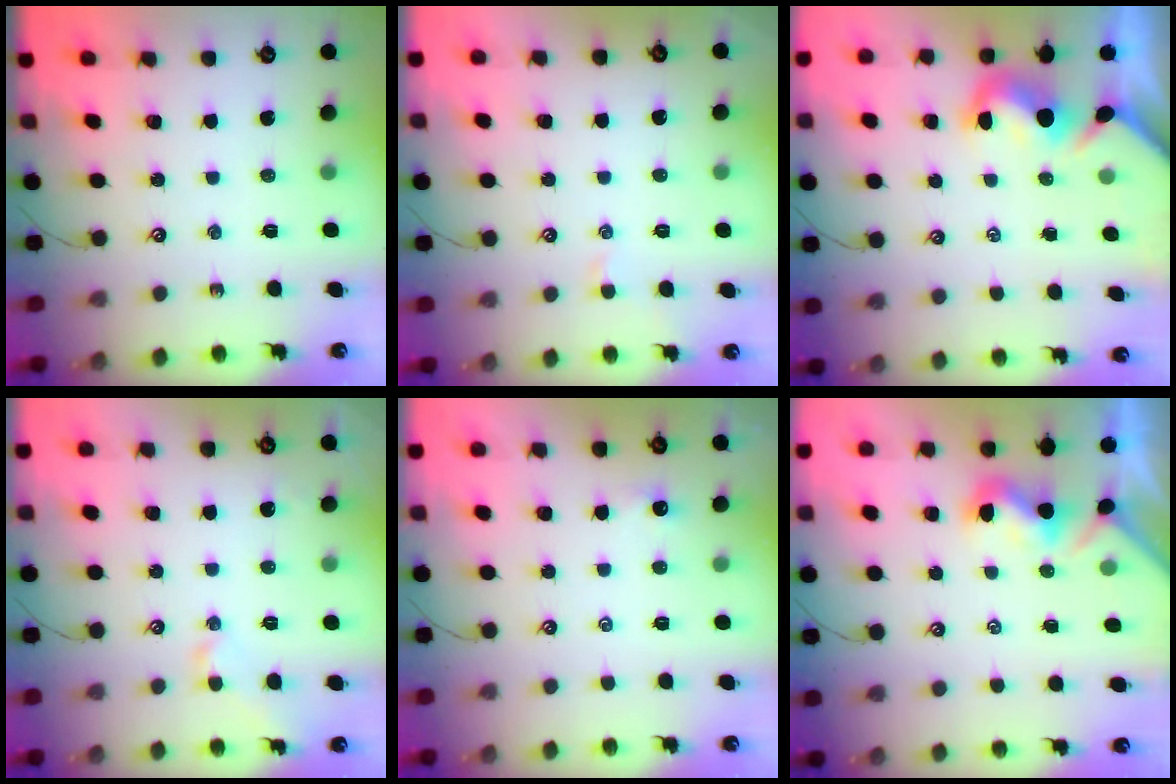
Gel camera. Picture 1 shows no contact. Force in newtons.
{"total": 0.6, "press": 0.3, "slide": 0.5}
{"total": 2.1, "press": 1.9, "slide": 1.0}
{"total": 0.7, "press": 0.6, "slide": 0.3}
{"total": 1.8, "press": 1.8, "slide": 0.3}
{"total": 1.4, "press": 1.2, "slide": 0.5}